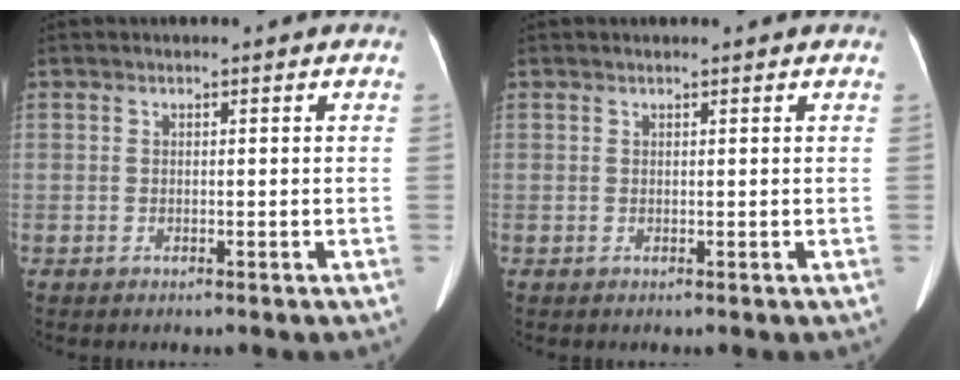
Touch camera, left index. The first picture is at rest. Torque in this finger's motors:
{"motor_torque": [-1.03, 0.67, -0.70, -0.09]}